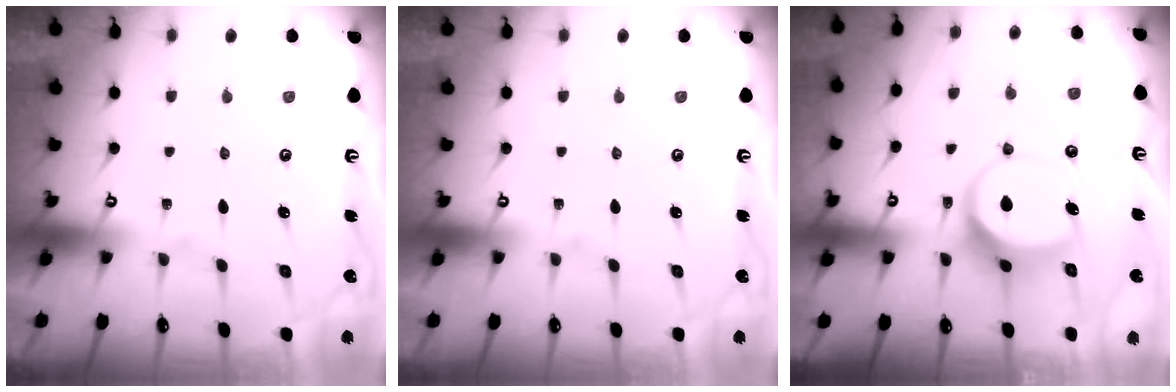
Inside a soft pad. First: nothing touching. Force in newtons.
{"total": 0.0}
{"total": 7.0, "press": 7.0, "slide": 0.9}